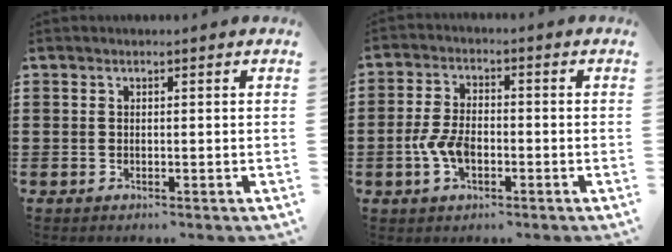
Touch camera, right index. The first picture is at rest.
{"total": 5.2, "force": [-1.7, 3.0, 3.9], "torque": [-0.097, 0.000, -0.036]}